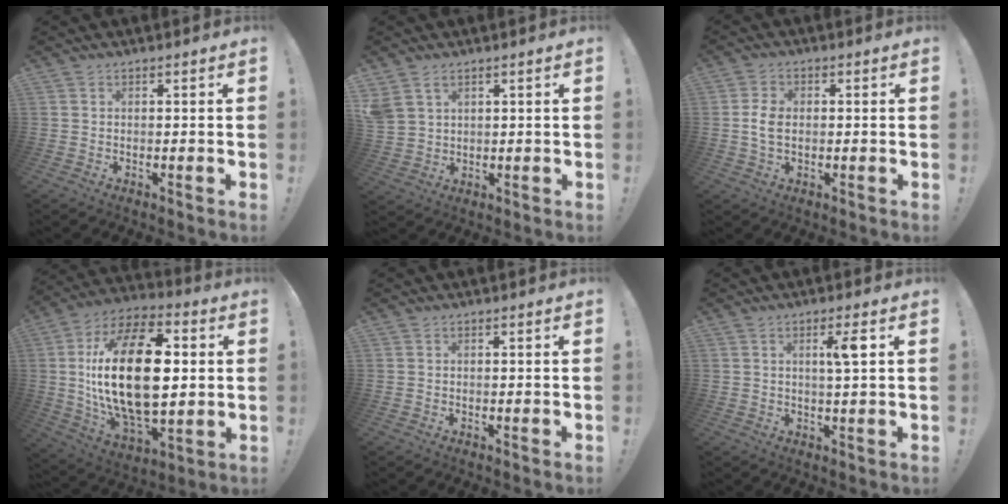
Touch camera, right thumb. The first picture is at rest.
{"total": 4.9, "force": [2.9, 3.3, 2.1], "torque": [-0.045, -0.013, 0.058]}
{"total": 5.1, "force": [-0.2, 3.3, 3.9], "torque": [-0.084, 0.003, -0.007]}
{"total": 29.3, "force": [2.1, 15.6, 24.8], "torque": [-0.469, -0.007, 0.035]}
{"total": 0.0}
{"total": 5.2, "force": [1.6, 0.3, 4.9], "torque": [-0.067, -0.010, 0.014]}